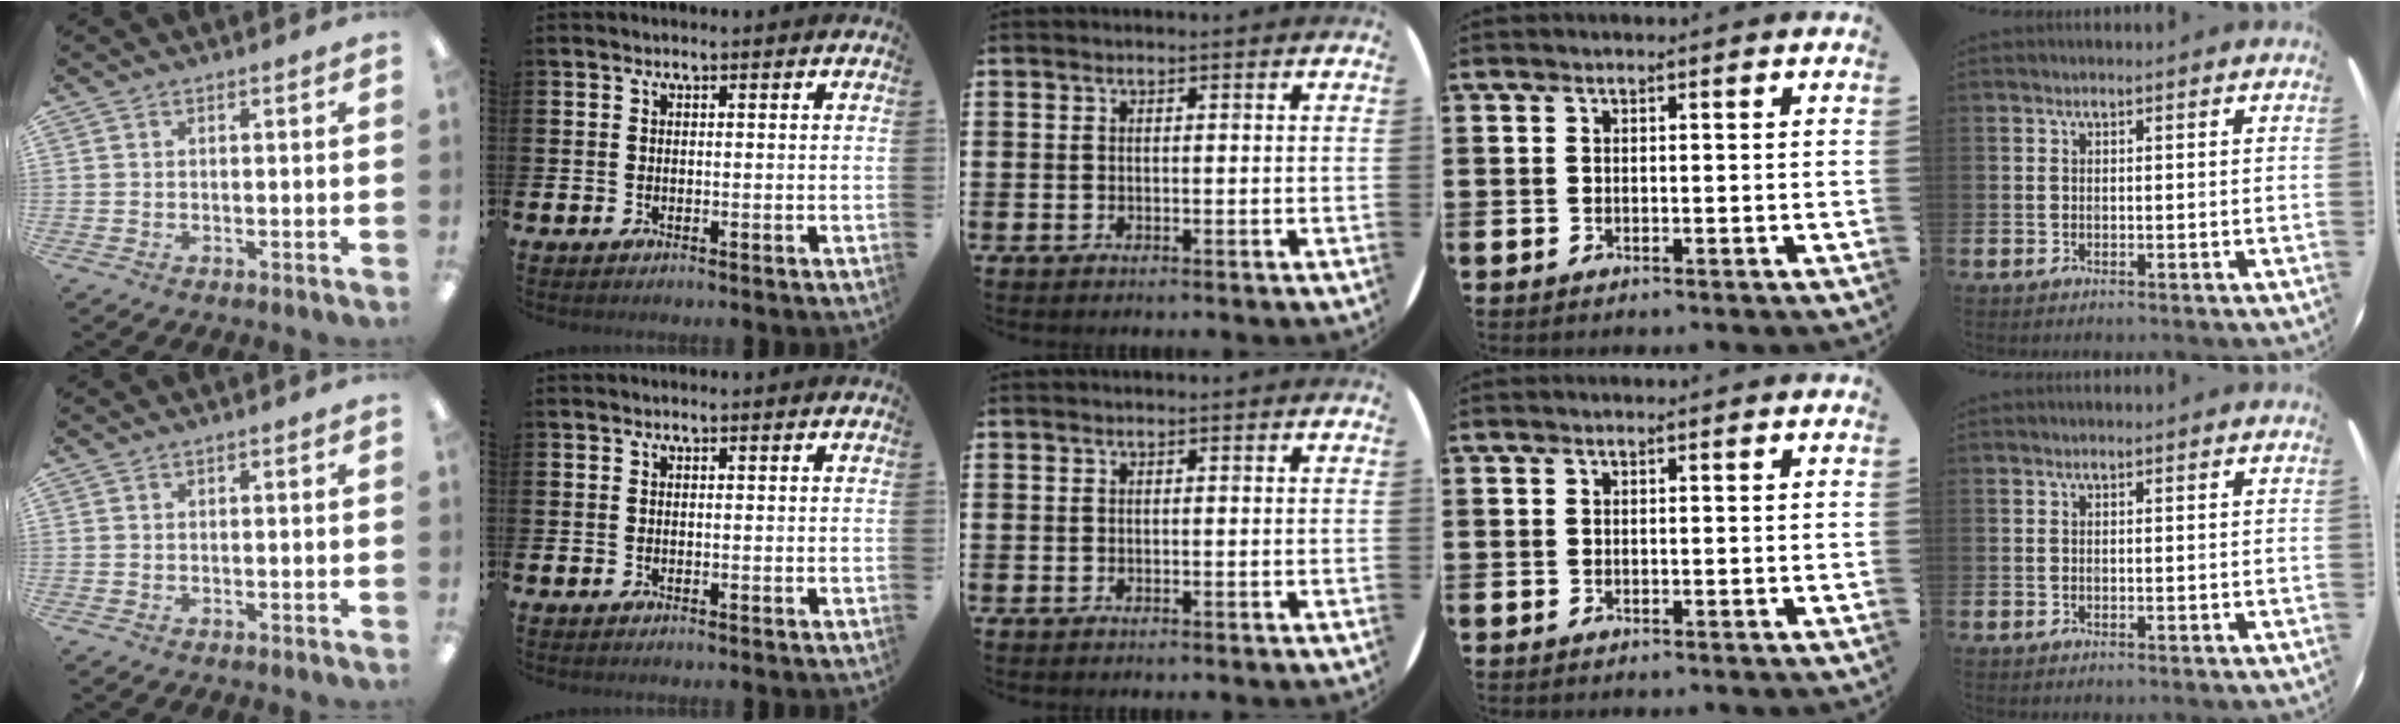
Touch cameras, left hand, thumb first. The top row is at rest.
{}